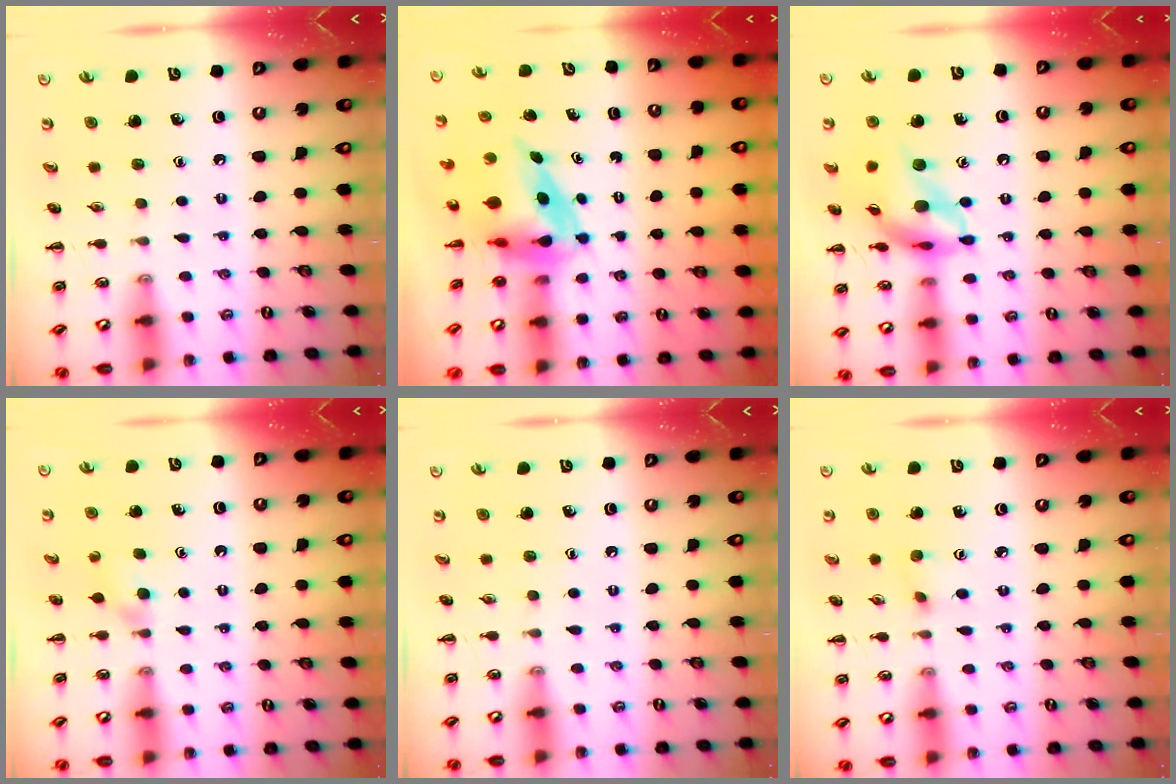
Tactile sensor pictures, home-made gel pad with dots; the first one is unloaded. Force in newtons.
{"total": 5.4, "press": 5.2, "slide": 1.5}
{"total": 16.3, "press": 16.0, "slide": 3.5}
{"total": 2.0, "press": 1.8, "slide": 0.9}
{"total": 0.0}
{"total": 2.8, "press": 2.7, "slide": 0.9}